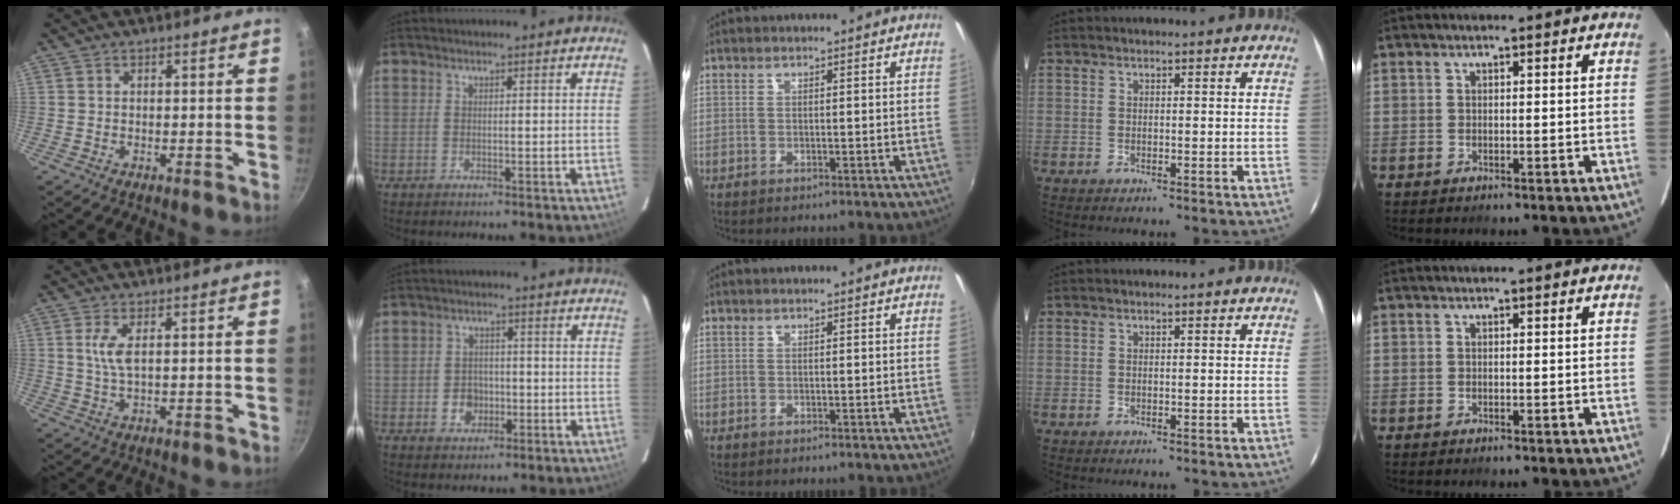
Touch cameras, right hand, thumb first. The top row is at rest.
{"thumb": {"total": 3.9, "force": [1.0, 1.1, 3.6], "torque": [-0.080, -0.004, 0.022]}, "index": {"total": 4.5, "force": [-1.5, 3.9, 1.8], "torque": [-0.041, 0.010, -0.014]}}